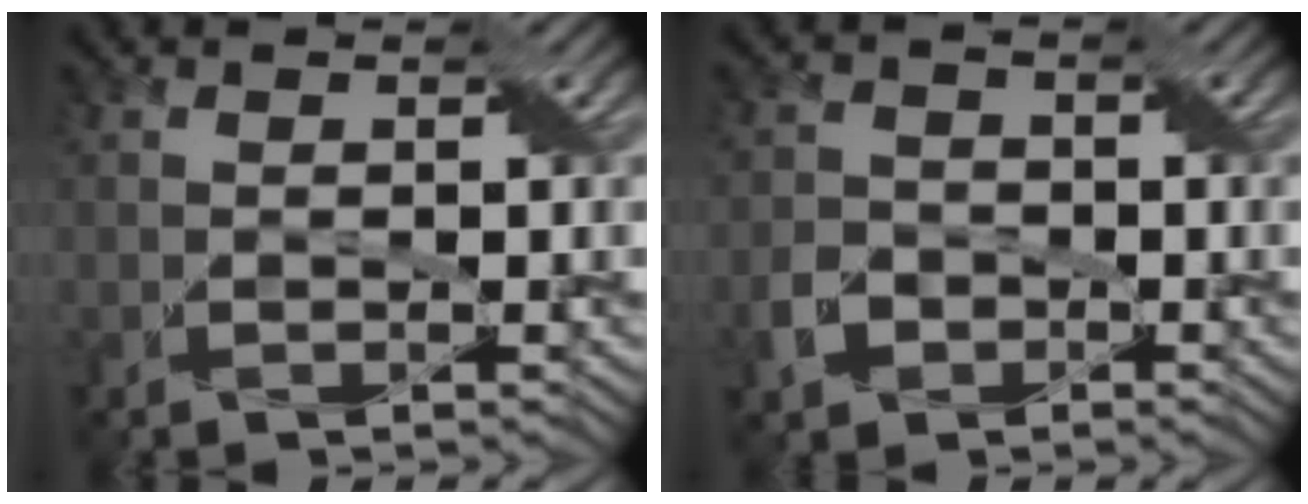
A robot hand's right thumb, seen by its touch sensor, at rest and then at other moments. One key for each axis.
{"total": 3.2, "fx": -1.8, "fy": 2.5, "fz": 1.0, "tx": -0.026, "ty": -0.006, "tz": -0.039}